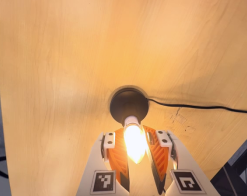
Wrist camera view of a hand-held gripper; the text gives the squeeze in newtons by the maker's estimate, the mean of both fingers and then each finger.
{"total": 14.1, "left": 12.4, "right": 15.7}